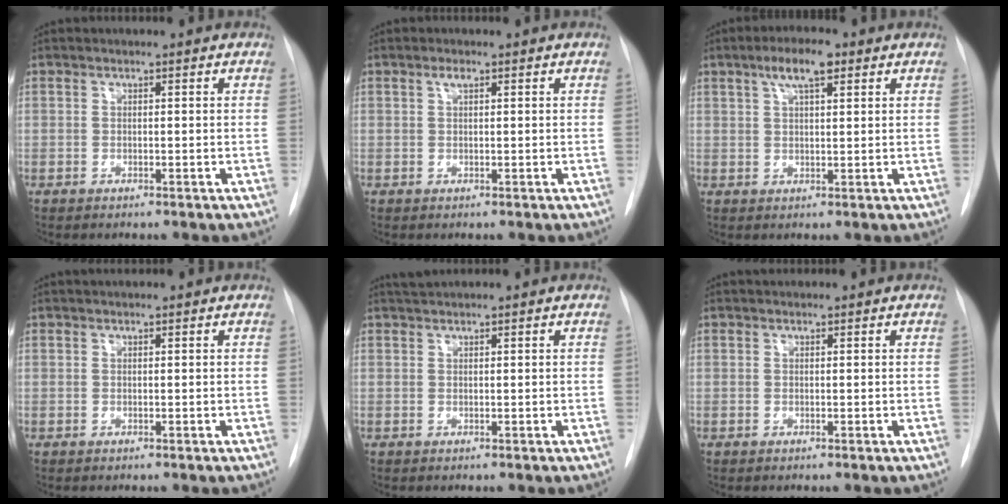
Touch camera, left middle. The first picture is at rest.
{"total": 0.9, "force": [0.5, 0.3, 0.7], "torque": [-0.015, 0.004, 0.008]}
{"total": 5.3, "force": [2.9, 1.4, 4.2], "torque": [-0.081, 0.010, 0.049]}
{"total": 1.2, "force": [1.0, 0.1, 0.5], "torque": [-0.010, 0.014, 0.019]}
{"total": 1.5, "force": [1.4, -0.3, 0.4], "torque": [-0.009, 0.011, 0.031]}
{"total": 0.7, "force": [0.6, 0.2, 0.0], "torque": [-0.010, 0.011, 0.013]}